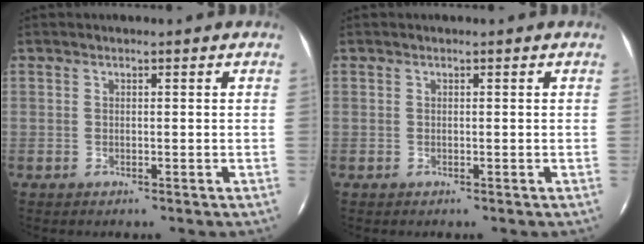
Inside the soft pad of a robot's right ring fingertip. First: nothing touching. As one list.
[{"total": 0.0}]